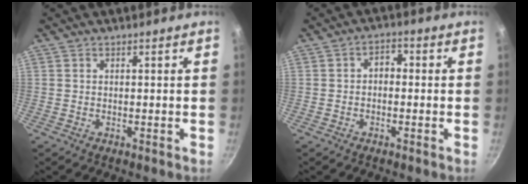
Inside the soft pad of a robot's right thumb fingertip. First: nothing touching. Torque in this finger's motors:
{"motor_torque": [0.23, 0.50, 0.36, -0.17, -0.01]}